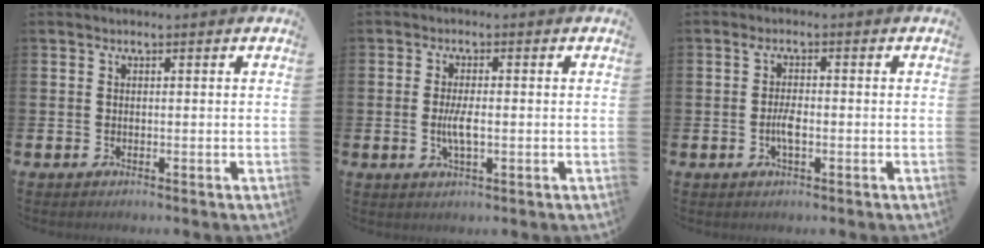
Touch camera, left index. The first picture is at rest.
{"total": 3.3, "force": [-0.4, 1.1, 3.1], "torque": [-0.054, -0.002, -0.007]}
{"total": 2.8, "force": [-0.4, 0.9, 2.6], "torque": [-0.038, -0.002, -0.010]}